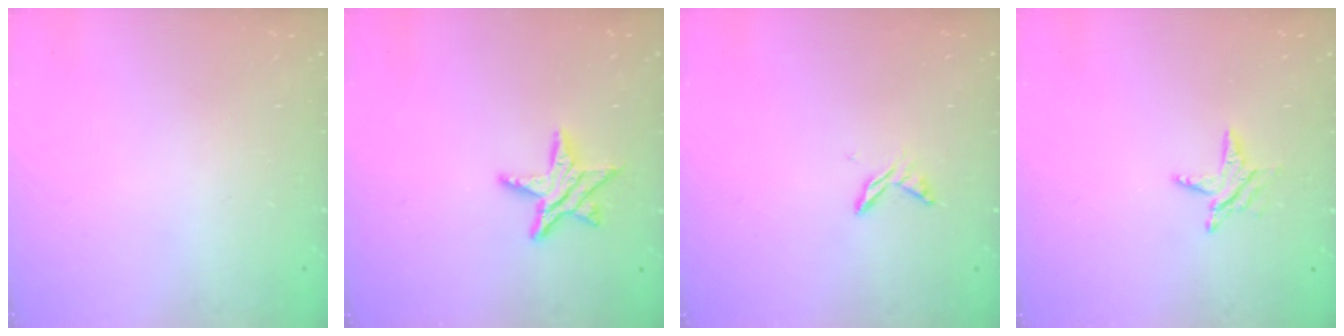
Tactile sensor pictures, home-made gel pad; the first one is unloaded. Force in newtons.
{"total": 9.7, "press": 9.7, "slide": 0.6}
{"total": 6.0, "press": 6.0, "slide": 0.7}
{"total": 5.8, "press": 5.7, "slide": 0.6}